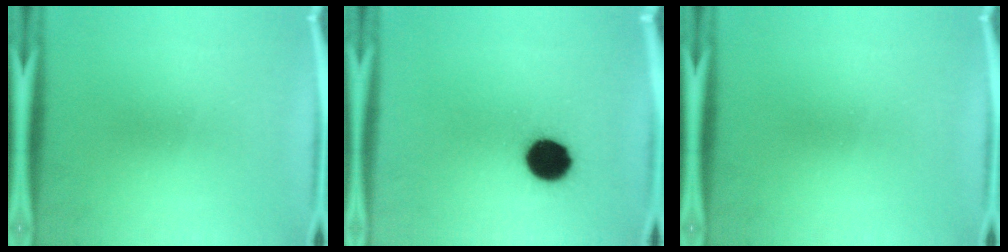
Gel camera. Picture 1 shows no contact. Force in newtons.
{"total": 11.1}
{"total": 0.0}